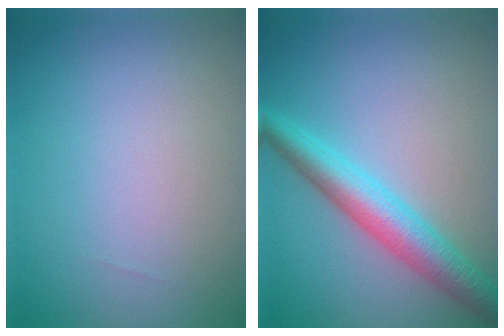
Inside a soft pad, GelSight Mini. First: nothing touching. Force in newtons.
{"total": 5.1, "press": 5.1, "slide": 0.2}